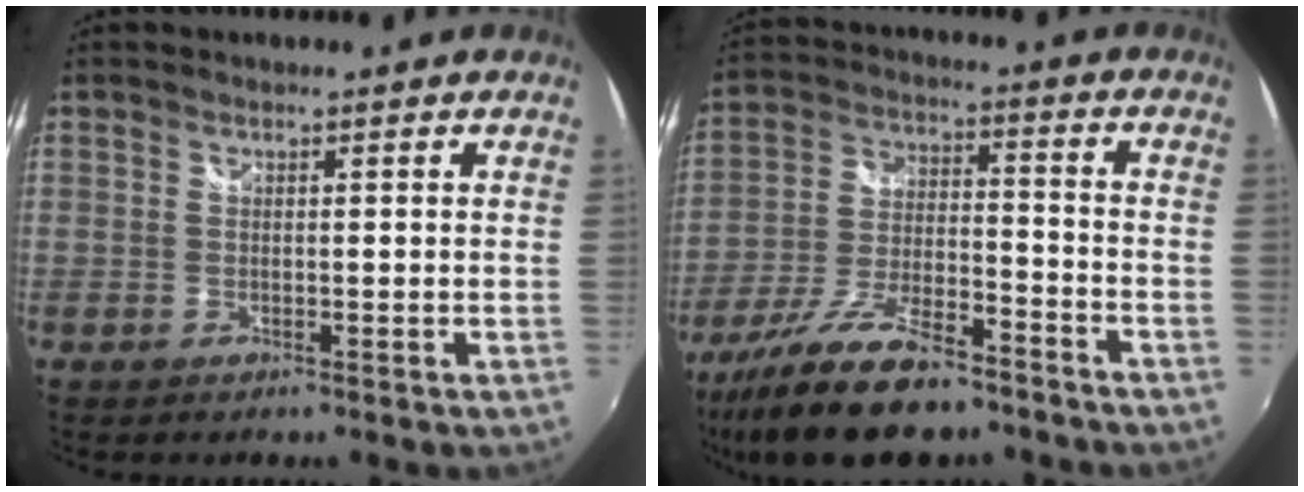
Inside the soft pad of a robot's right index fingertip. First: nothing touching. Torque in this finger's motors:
{"motor_torque": [1.14, -1.00, 0.58, 0.15]}